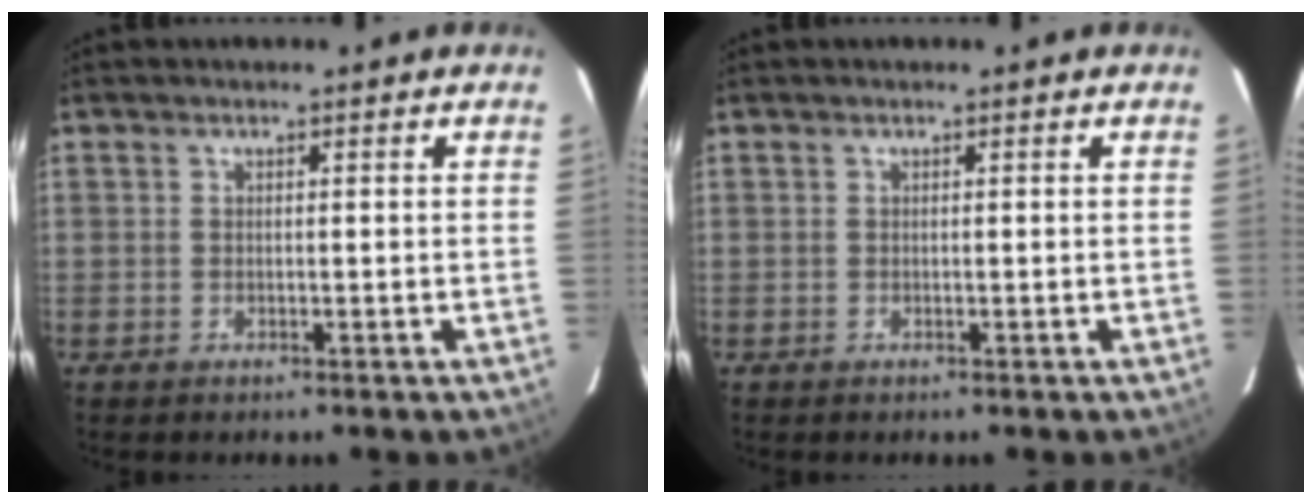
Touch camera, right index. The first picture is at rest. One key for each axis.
{"total": 0.0}